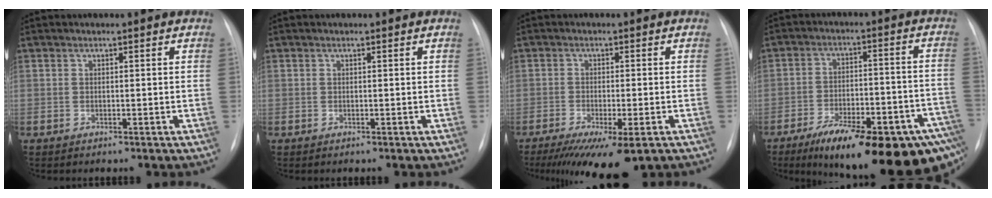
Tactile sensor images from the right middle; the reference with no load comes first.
{"total": 0.0}
{"total": 11.0, "force": [-7.3, 2.3, 7.9], "torque": [-0.123, -0.028, -0.114]}
{"total": 24.1, "force": [-15.9, 6.1, 17.0], "torque": [-0.175, 0.014, -0.224]}